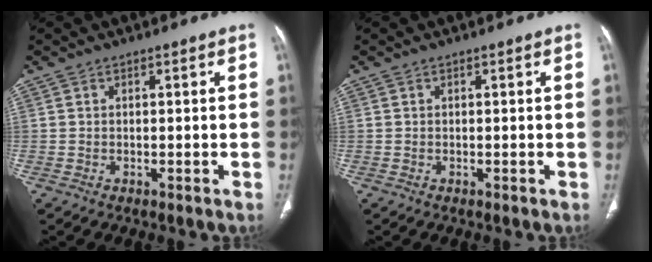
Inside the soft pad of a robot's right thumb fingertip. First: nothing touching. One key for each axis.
{"total": 0.0}